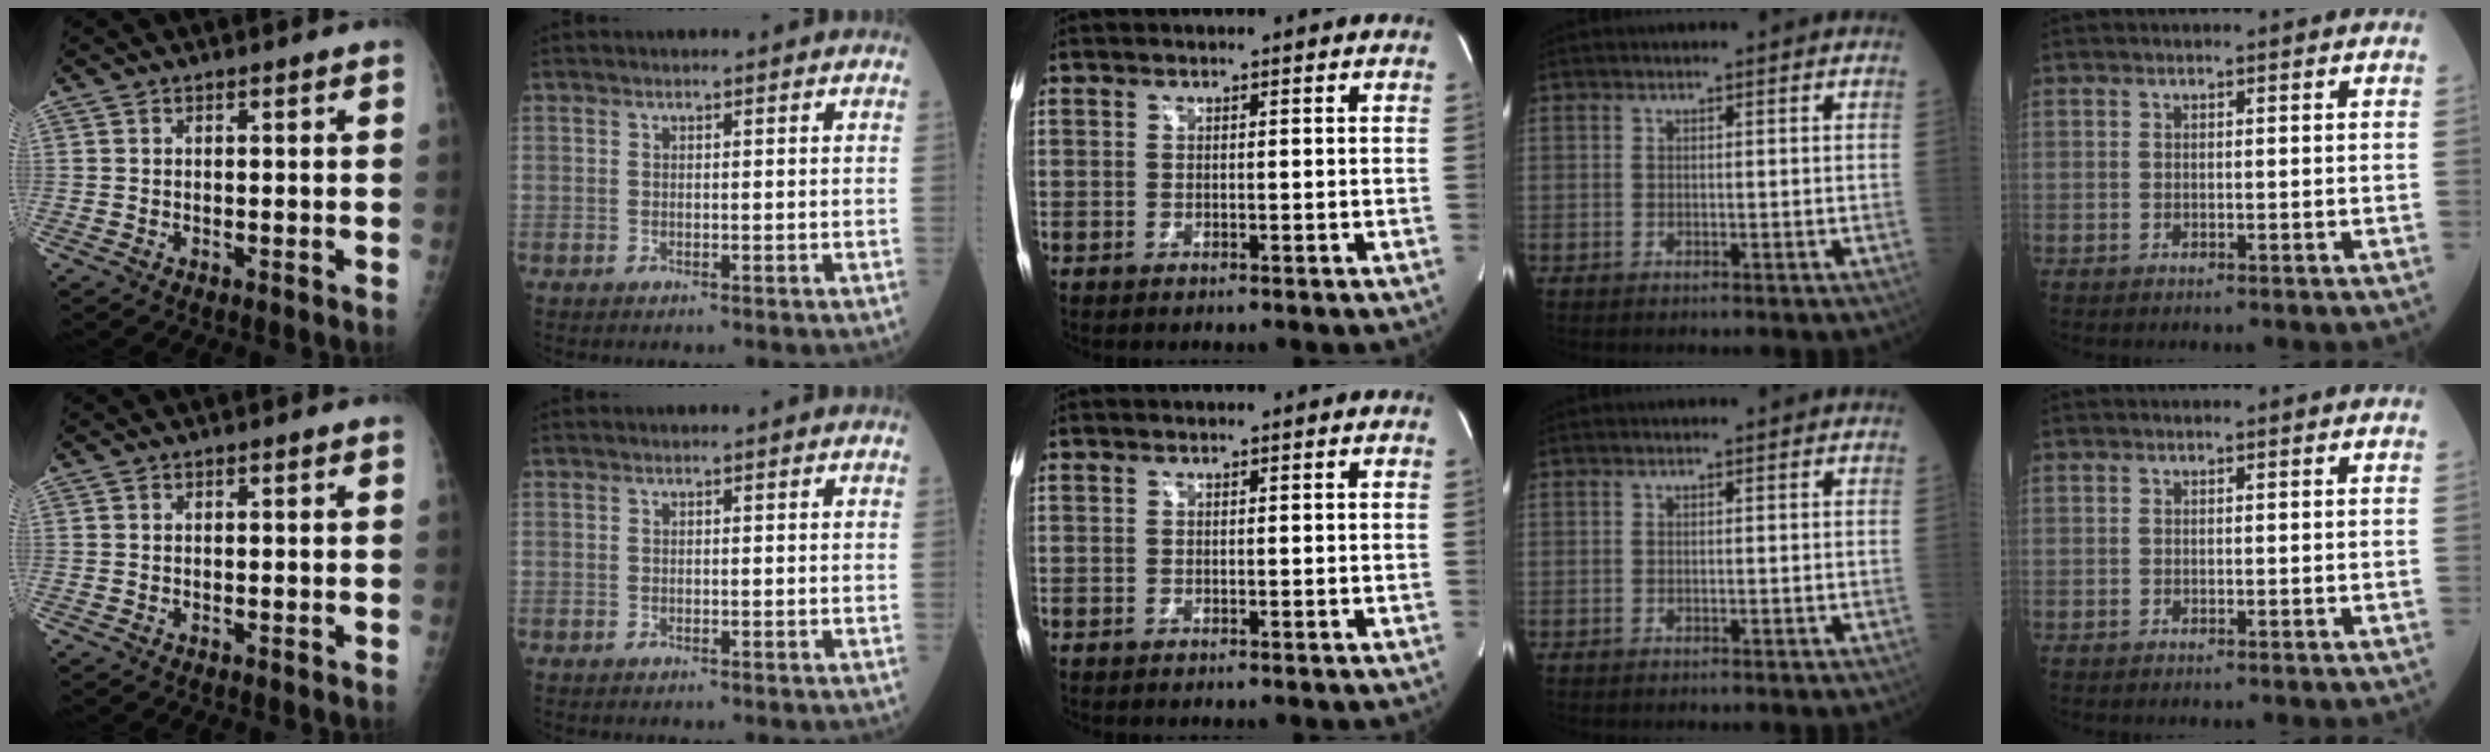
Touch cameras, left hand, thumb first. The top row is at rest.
{}